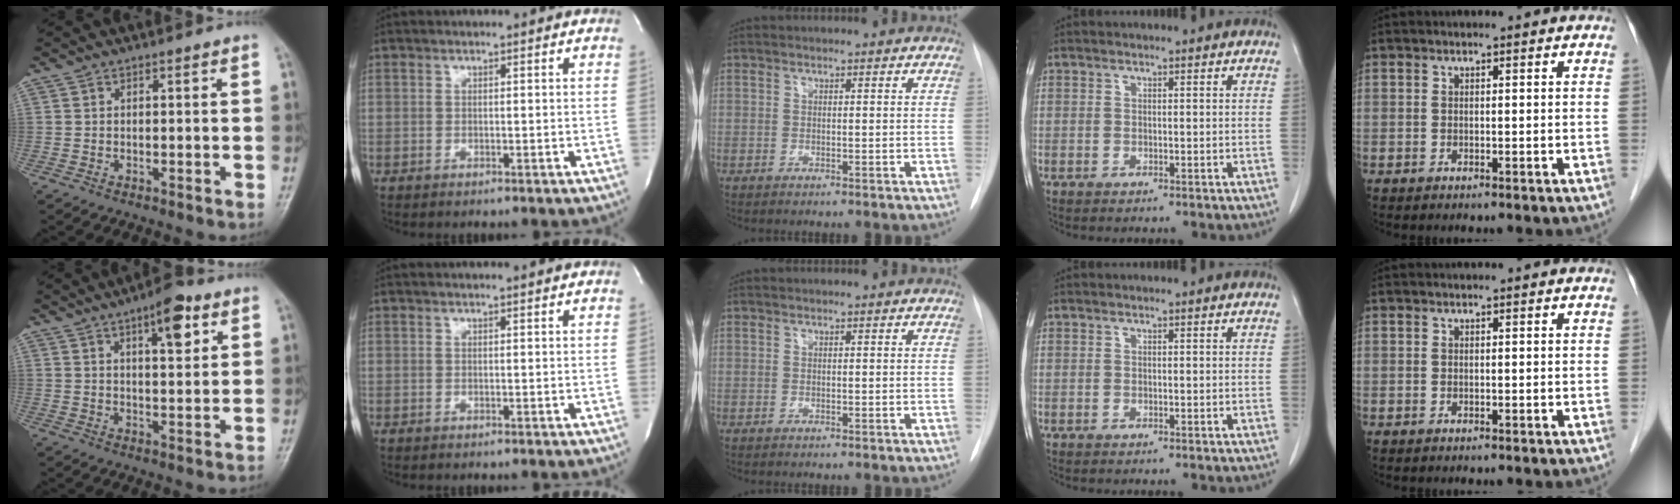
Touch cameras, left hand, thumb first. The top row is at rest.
{"thumb": {"total": 8.2, "force": [4.1, 2.9, 6.5], "torque": [-0.078, -0.016, 0.056]}, "index": {"total": 1.2, "force": [1.1, -0.2, 0.3], "torque": [-0.014, 0.002, 0.017]}}